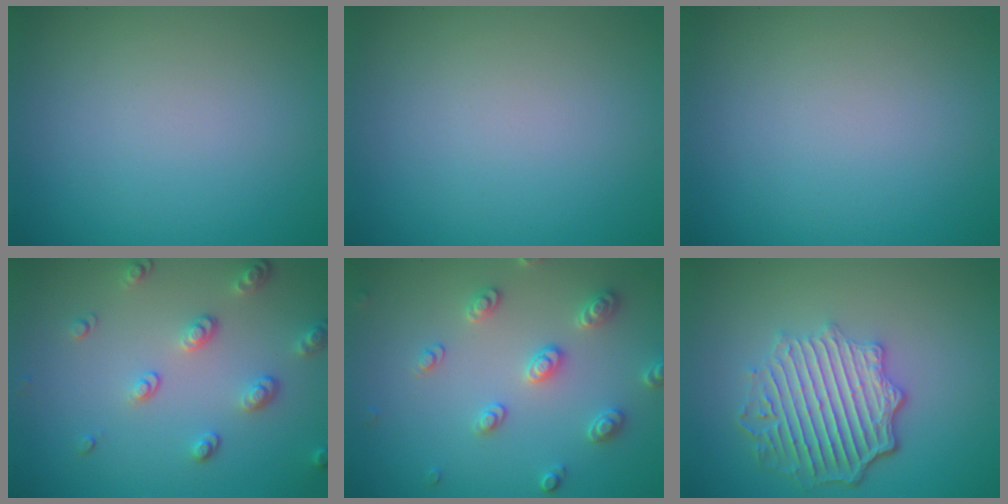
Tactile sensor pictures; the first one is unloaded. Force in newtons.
{"total": 0.0}
{"total": 0.0}
{"total": 3.2, "press": 2.6, "slide": 2.0}
{"total": 3.2, "press": 3.0, "slide": 0.9}
{"total": 6.0, "press": 4.7, "slide": 3.8}